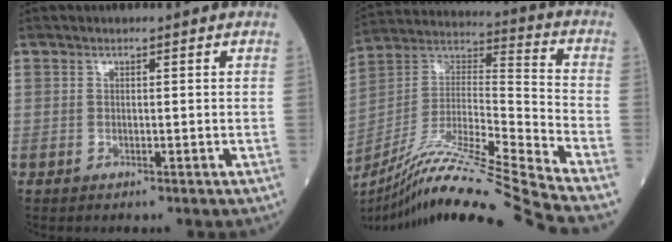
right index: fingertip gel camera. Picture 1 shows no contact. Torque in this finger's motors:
{"motor_torque": [-0.33, -0.38, 0.39, 0.09]}